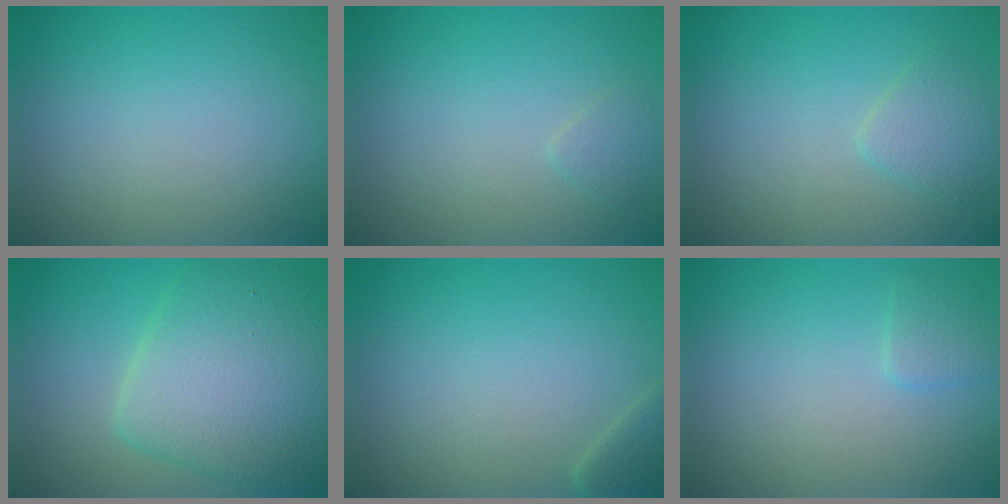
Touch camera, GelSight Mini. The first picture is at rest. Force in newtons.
{"total": 0.8, "press": 0.8, "slide": 0.1}
{"total": 1.8, "press": 1.8, "slide": 0.1}
{"total": 7.9, "press": 7.9, "slide": 0.2}
{"total": 1.7, "press": 1.7, "slide": 0.1}
{"total": 1.2, "press": 1.2, "slide": 0.1}